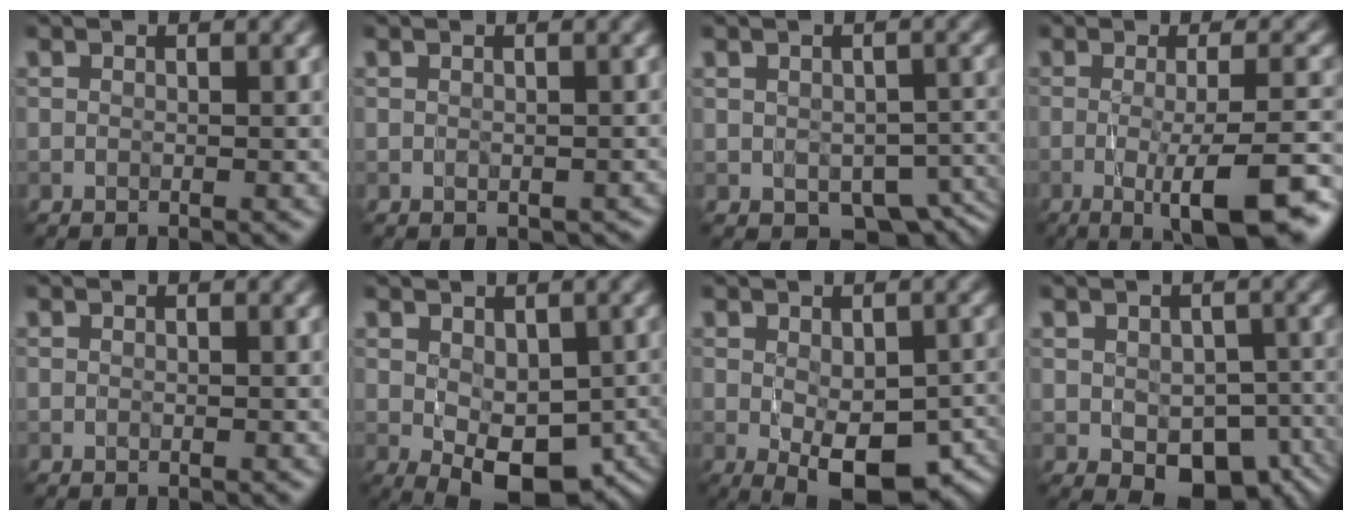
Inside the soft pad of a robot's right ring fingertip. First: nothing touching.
{"total": 1.0, "force": [-0.3, 0.7, 0.6], "torque": [-0.011, -0.008, 0.000]}
{"total": 6.7, "force": [-2.6, 4.0, 4.7], "torque": [-0.063, -0.024, -0.023]}
{"total": 9.1, "force": [-2.4, 2.0, 8.6], "torque": [-0.111, -0.012, -0.035]}
{"total": 0.0}
{"total": 7.9, "force": [-1.6, 4.5, 6.3], "torque": [-0.100, -0.023, -0.011]}
{"total": 10.1, "force": [-3.4, 4.8, 8.2], "torque": [-0.126, -0.032, -0.030]}
{"total": 8.2, "force": [-3.4, 5.0, 5.5], "torque": [-0.081, -0.026, -0.033]}